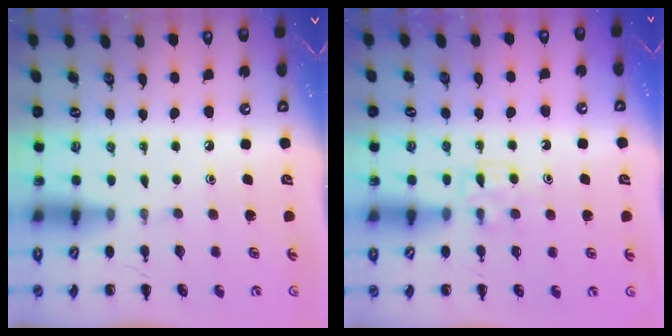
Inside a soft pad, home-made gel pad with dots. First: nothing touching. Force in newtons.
{"total": 5.4, "press": 5.2, "slide": 1.5}